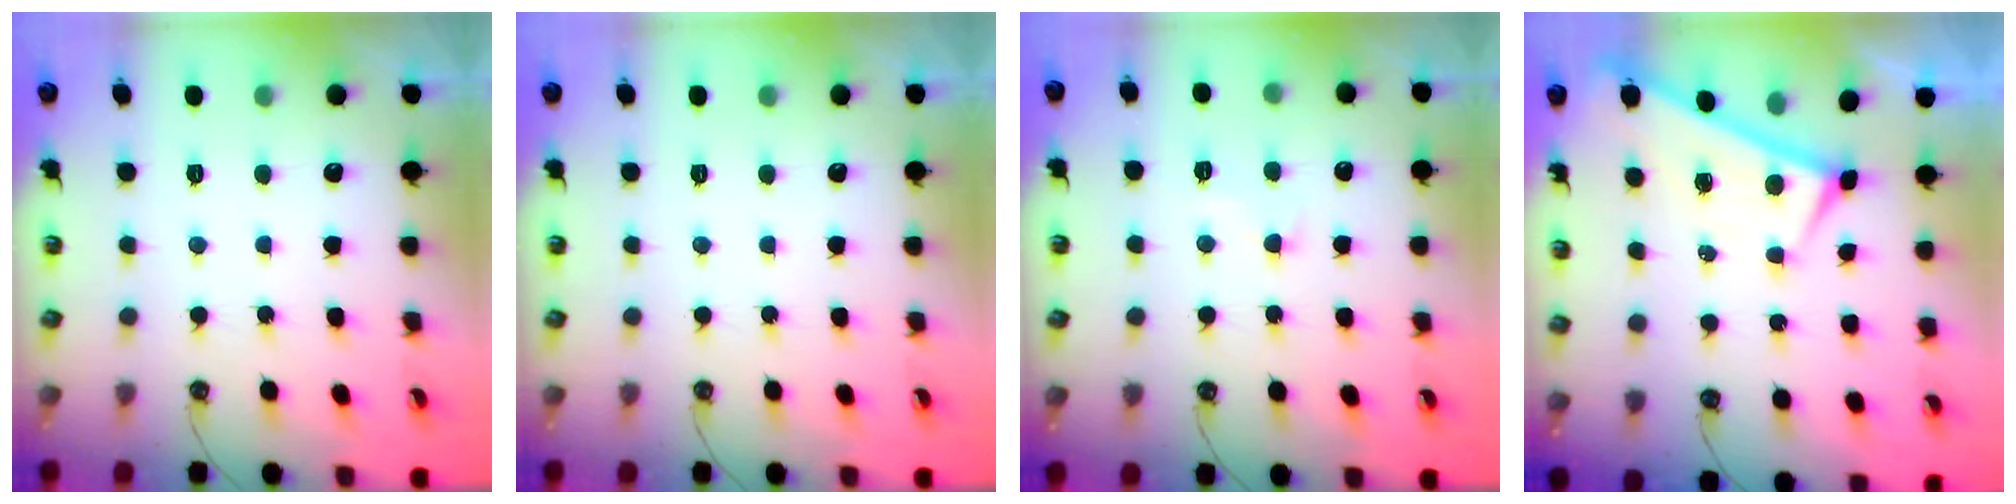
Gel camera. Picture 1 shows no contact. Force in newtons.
{"total": 0.0}
{"total": 2.9, "press": 2.8, "slide": 0.6}
{"total": 0.0}